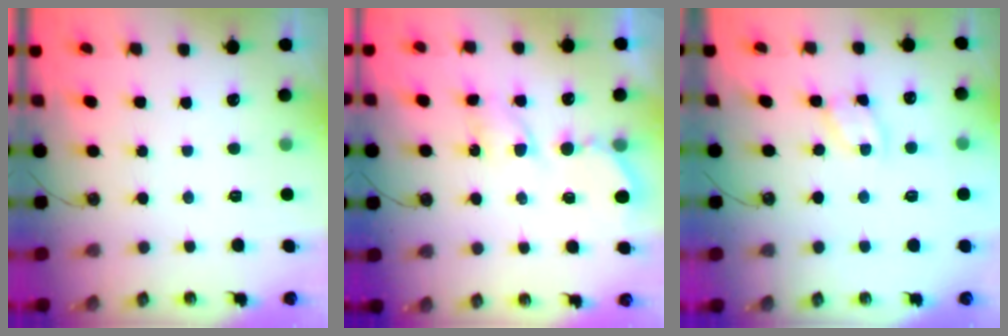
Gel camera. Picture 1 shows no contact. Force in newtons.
{"total": 7.0, "press": 7.0, "slide": 0.4}
{"total": 2.9, "press": 2.9, "slide": 0.4}